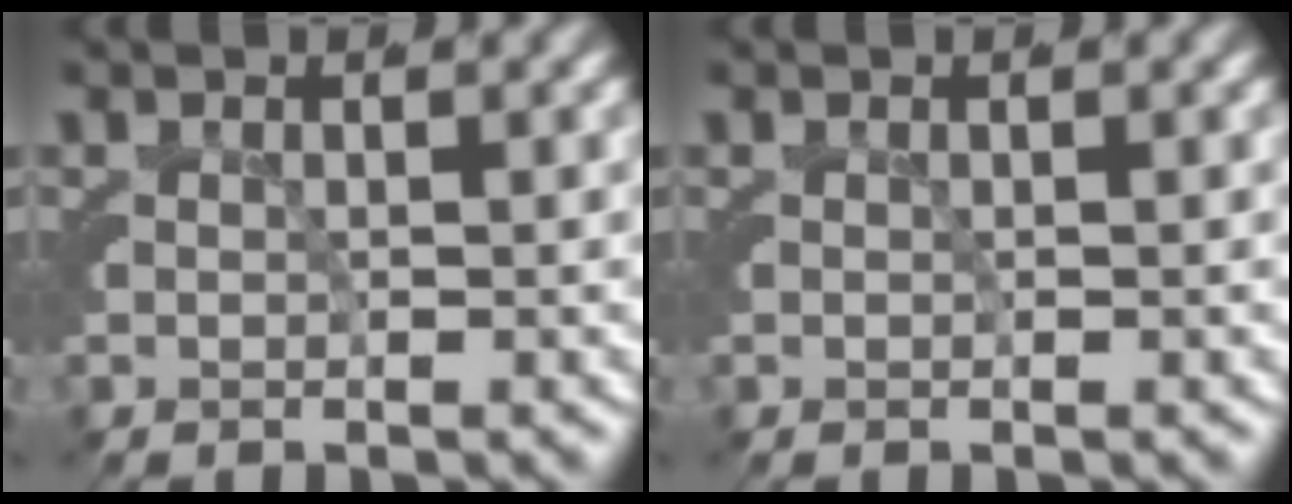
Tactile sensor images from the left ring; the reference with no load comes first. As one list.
[{"total": 0.0}]